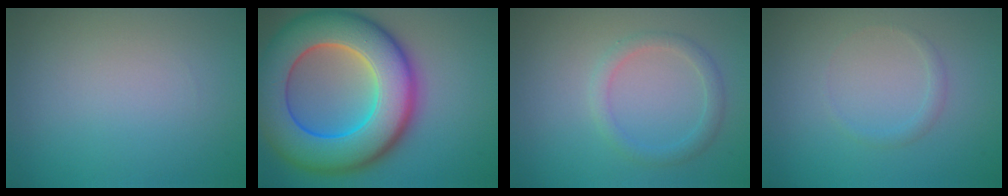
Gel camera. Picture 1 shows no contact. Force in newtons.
{"total": 13.4, "press": 13.4, "slide": 0.4}
{"total": 1.9, "press": 1.9, "slide": 0.0}
{"total": 0.9, "press": 0.9, "slide": 0.1}